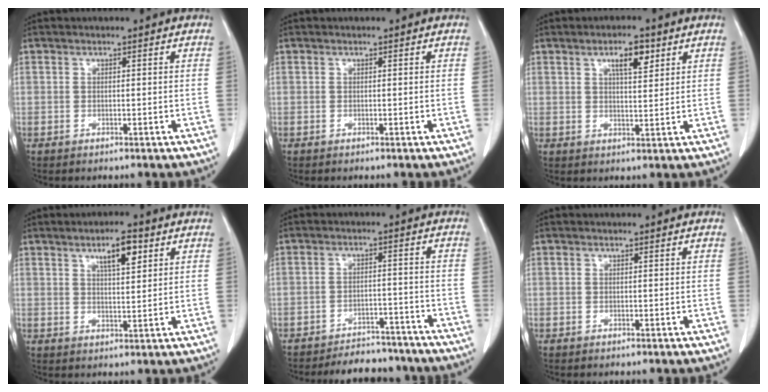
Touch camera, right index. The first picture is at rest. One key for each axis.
{"total": 0.0}
{"total": 4.8, "fx": 2.6, "fy": 1.4, "fz": 3.8, "tx": -0.068, "ty": -0.002, "tz": 0.043}
{"total": 5.3, "fx": 2.9, "fy": 1.3, "fz": 4.3, "tx": -0.077, "ty": -0.001, "tz": 0.048}
{"total": 9.9, "fx": -9.2, "fy": 3.2, "fz": 1.7, "tx": -0.013, "ty": 0.008, "tz": -0.115}
{"total": 0.0}